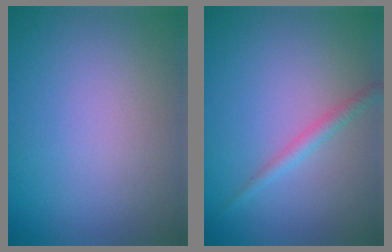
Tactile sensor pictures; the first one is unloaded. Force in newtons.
{"total": 1.6, "press": 1.6, "slide": 0.1}